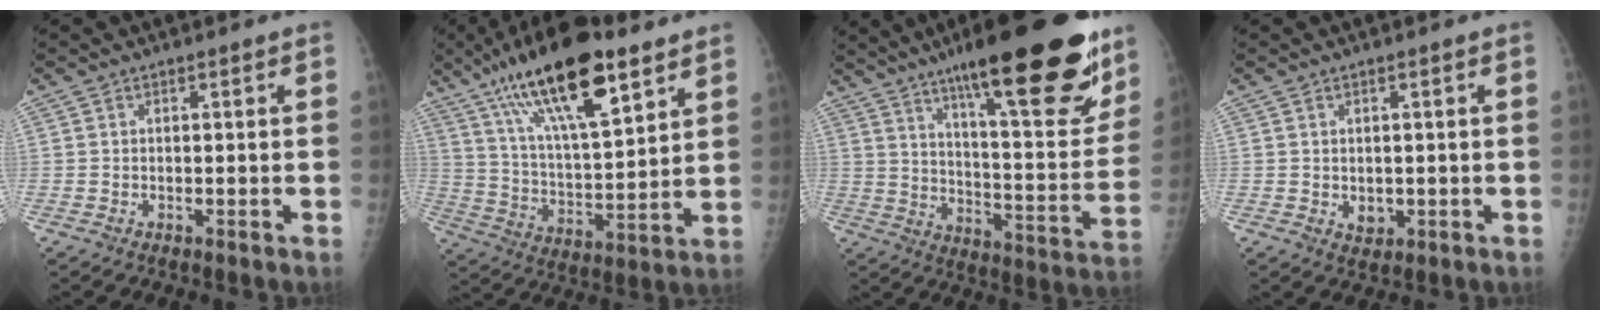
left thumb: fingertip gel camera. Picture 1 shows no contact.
{"total": 21.7, "force": [12.8, 6.7, 16.1], "torque": [-0.262, -0.043, 0.227]}
{"total": 28.6, "force": [18.1, 6.5, 21.1], "torque": [-0.277, -0.066, 0.273]}
{"total": 2.5, "force": [-0.2, 2.0, 1.5], "torque": [-0.013, -0.002, 0.005]}